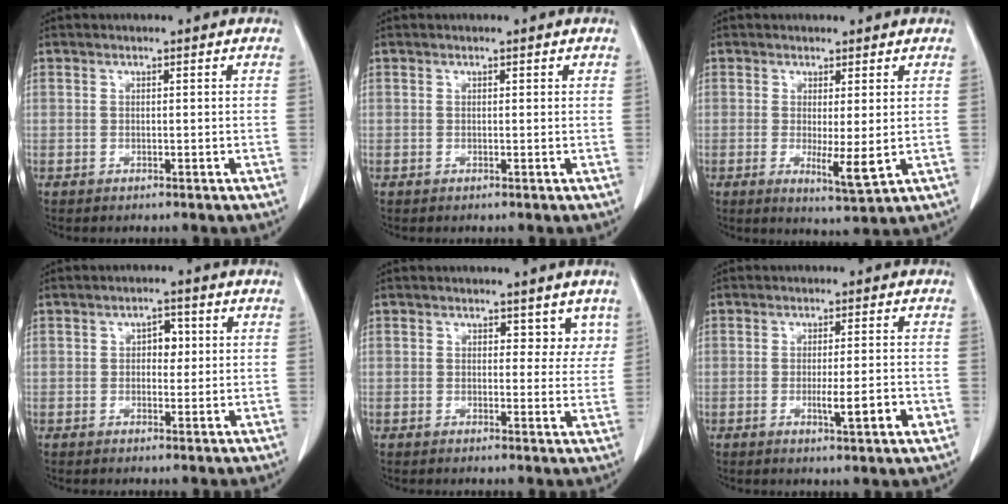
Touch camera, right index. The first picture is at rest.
{"total": 0.0}
{"total": 4.7, "force": [-0.4, 0.4, 4.6], "torque": [-0.080, -0.016, 0.000]}
{"total": 2.6, "force": [0.4, 1.6, 2.0], "torque": [-0.024, 0.007, 0.005]}
{"total": 3.8, "force": [2.4, 2.5, 1.5], "torque": [0.008, -0.005, 0.025]}
{"total": 5.4, "force": [-1.6, 0.2, 5.1], "torque": [-0.084, -0.009, -0.021]}